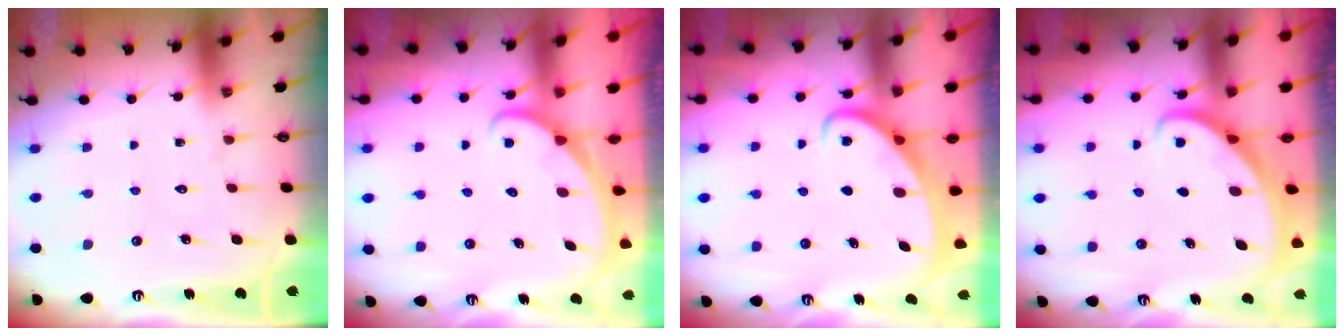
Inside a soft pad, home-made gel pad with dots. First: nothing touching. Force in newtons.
{"total": 1.6, "press": 1.6, "slide": 0.0}
{"total": 2.4, "press": 2.4, "slide": 0.4}
{"total": 2.3, "press": 2.3, "slide": 0.3}